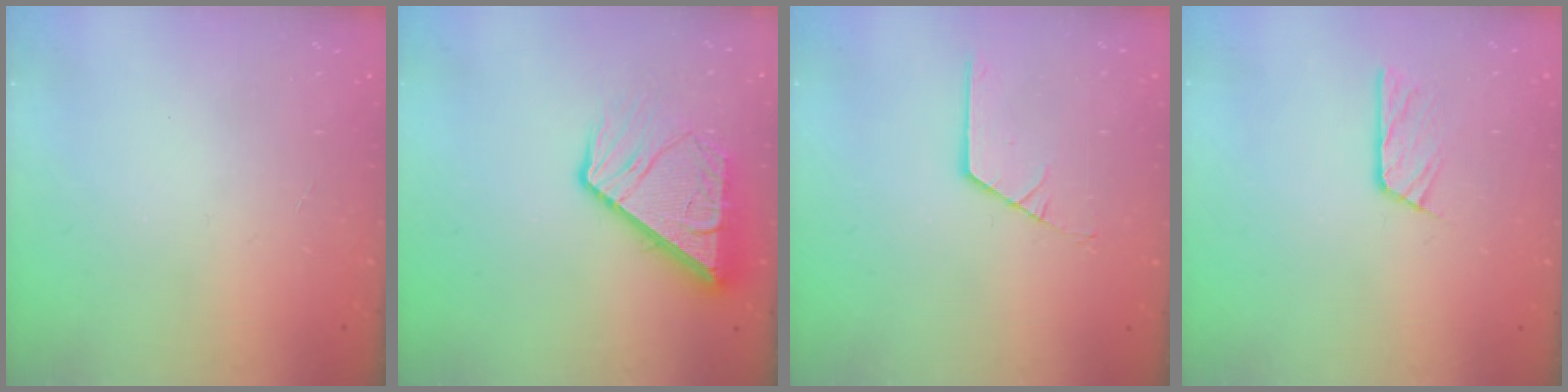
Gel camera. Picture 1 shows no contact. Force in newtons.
{"total": 10.9, "press": 10.8, "slide": 1.3}
{"total": 2.9, "press": 2.9, "slide": 0.2}
{"total": 6.1, "press": 6.1, "slide": 0.7}